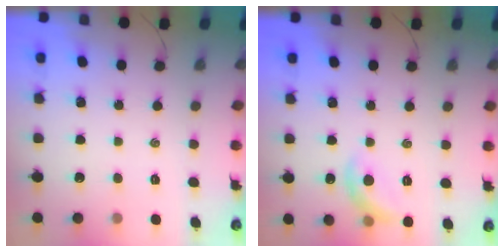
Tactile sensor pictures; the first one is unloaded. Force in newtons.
{"total": 8.4, "press": 8.4, "slide": 0.3}